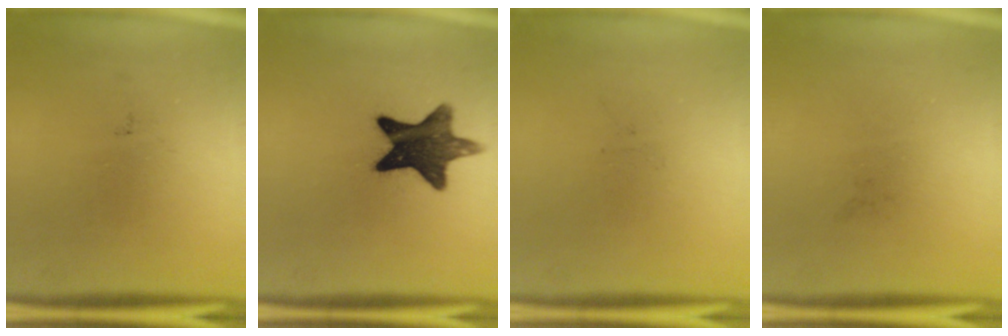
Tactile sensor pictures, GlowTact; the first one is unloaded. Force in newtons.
{"total": 13.1}
{"total": 0.0}
{"total": 0.0}